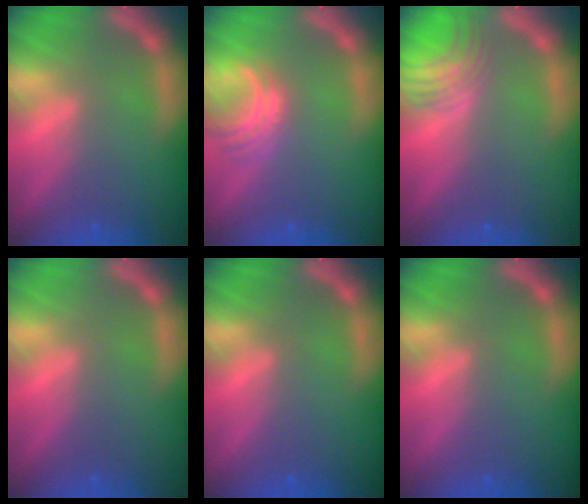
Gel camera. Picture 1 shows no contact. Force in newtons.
{"total": 3.4}
{"total": 5.0}
{"total": 0.0}
{"total": 0.0}
{"total": 0.0}